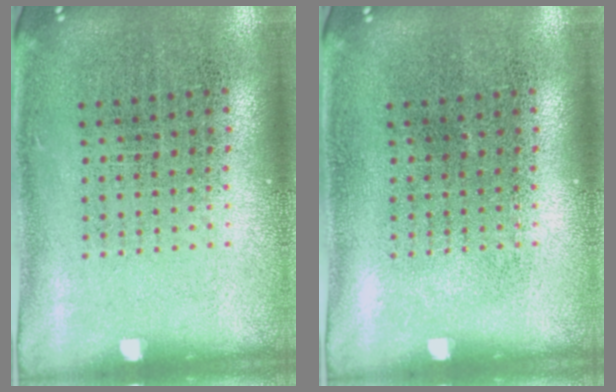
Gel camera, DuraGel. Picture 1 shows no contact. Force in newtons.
{"total": 0.0}